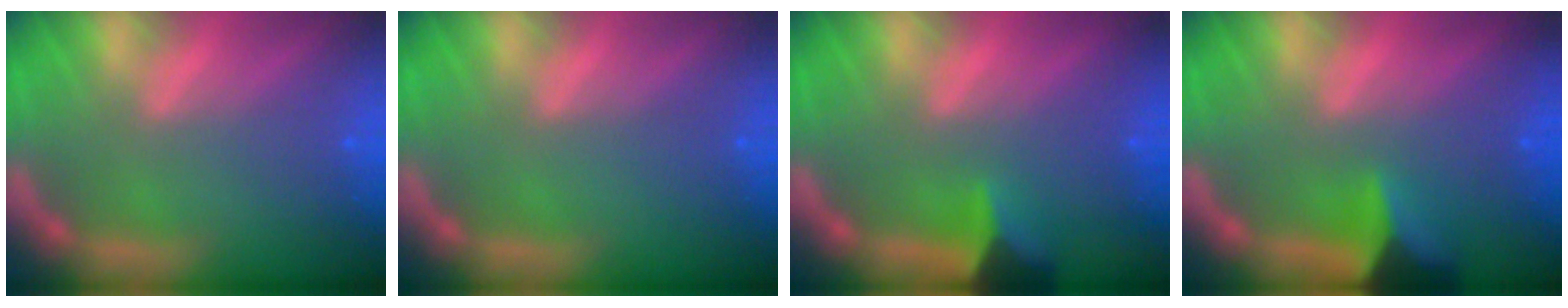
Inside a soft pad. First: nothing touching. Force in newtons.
{"total": 0.0}
{"total": 3.5}
{"total": 5.0}